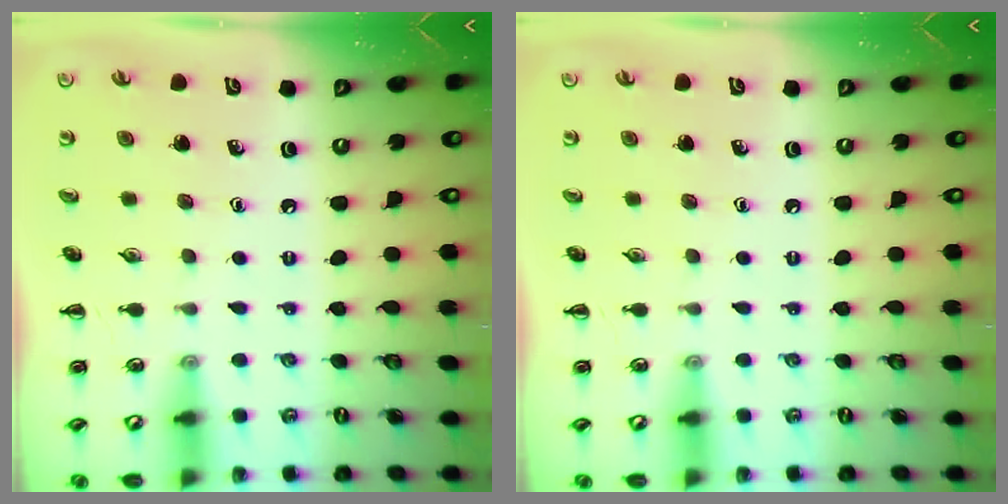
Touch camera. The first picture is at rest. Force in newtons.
{"total": 0.0}